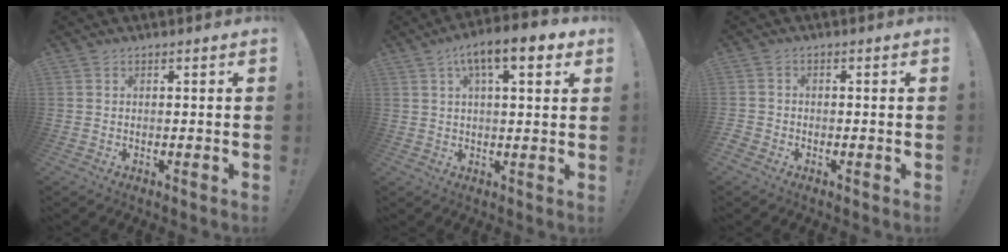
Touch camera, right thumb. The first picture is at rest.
{"total": 10.3, "force": [4.8, 3.5, 8.5], "torque": [-0.118, -0.016, 0.077]}
{"total": 1.9, "force": [-1.3, 1.3, 0.5], "torque": [-0.012, 0.007, -0.022]}